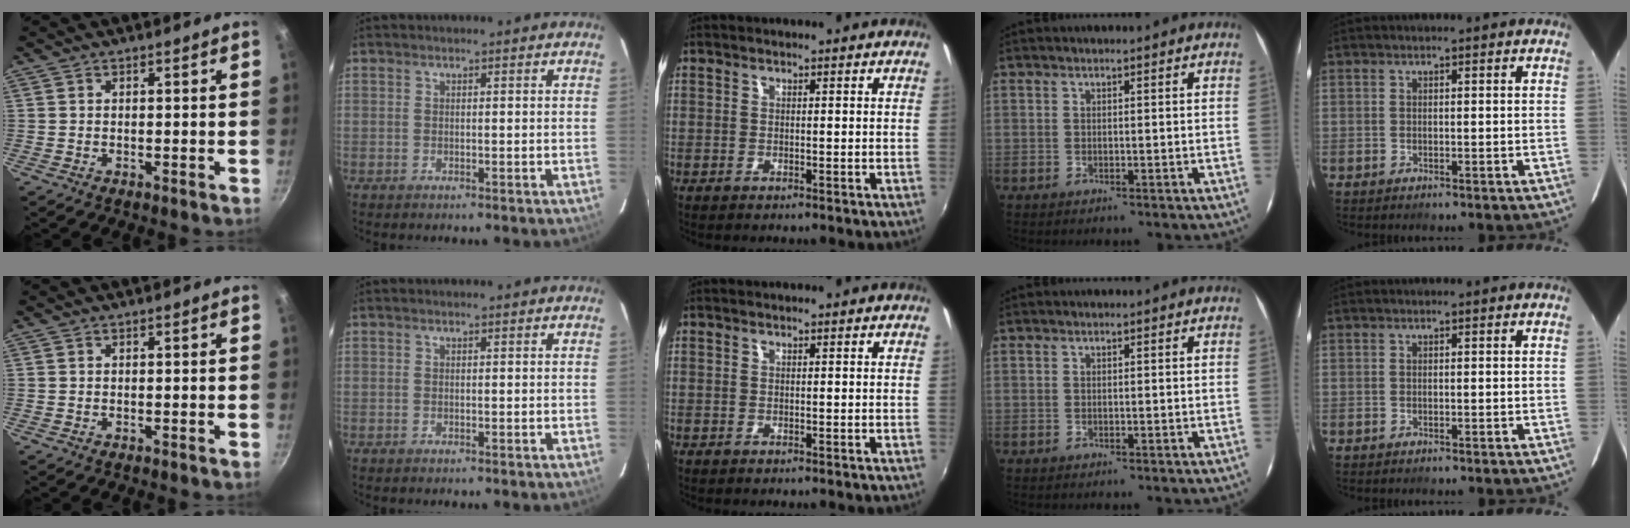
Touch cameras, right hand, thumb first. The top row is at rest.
{}